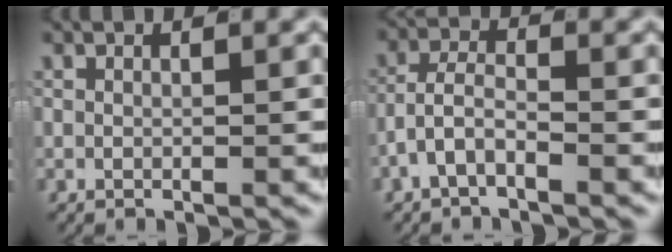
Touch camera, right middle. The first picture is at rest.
{"total": 3.0, "force": [-1.6, 1.4, 2.1], "torque": [-0.038, -0.005, -0.031]}